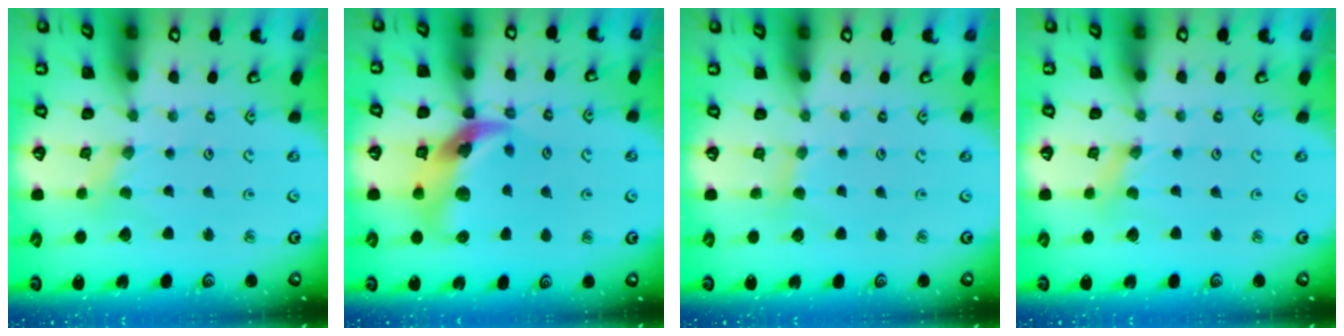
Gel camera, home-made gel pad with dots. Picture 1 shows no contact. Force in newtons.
{"total": 14.7, "press": 14.6, "slide": 2.1}
{"total": 2.1, "press": 2.0, "slide": 0.3}
{"total": 0.0}